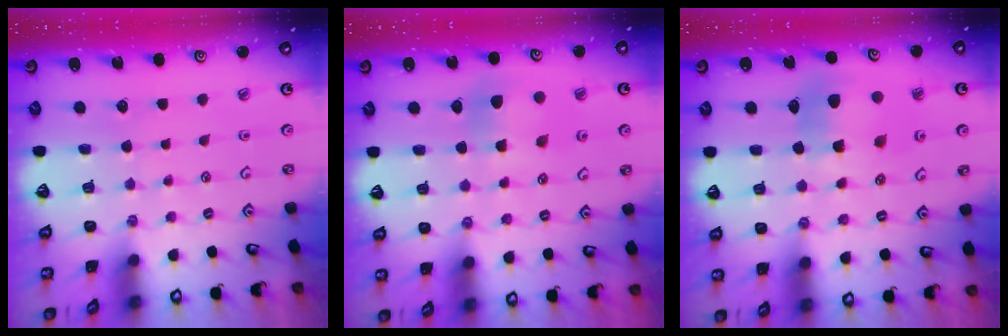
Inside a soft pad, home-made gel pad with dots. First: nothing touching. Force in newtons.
{"total": 6.1, "press": 6.1, "slide": 0.6}
{"total": 10.5, "press": 10.4, "slide": 1.0}